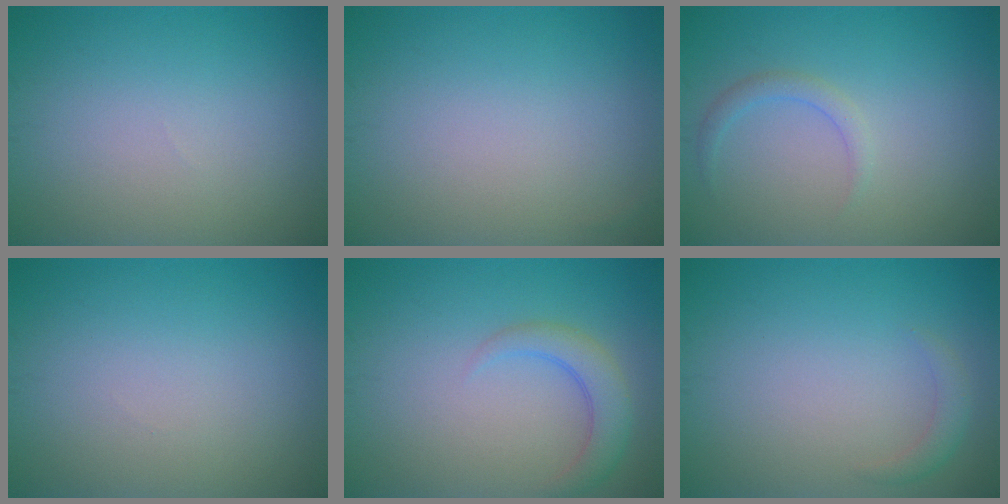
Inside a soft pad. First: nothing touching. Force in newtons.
{"total": 0.0}
{"total": 1.3, "press": 1.3, "slide": 0.1}
{"total": 0.0}
{"total": 2.8, "press": 2.8, "slide": 0.3}
{"total": 1.3, "press": 1.2, "slide": 0.1}